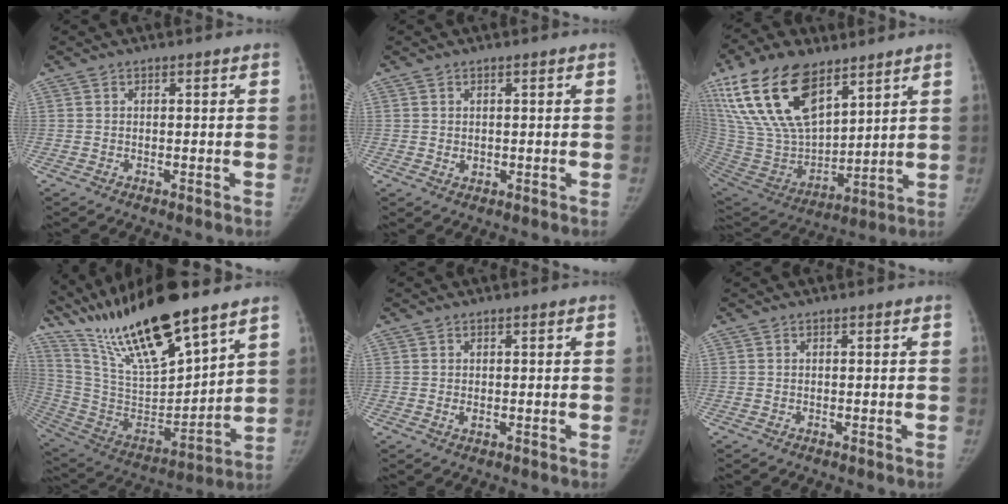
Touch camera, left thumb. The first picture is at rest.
{"total": 1.2, "force": [0.2, 0.9, 0.8], "torque": [-0.006, -0.003, 0.008]}
{"total": 24.8, "force": [14.2, 12.3, 16.3], "torque": [-0.314, -0.042, 0.275]}
{"total": 24.5, "force": [18.7, 5.2, 15.0], "torque": [-0.247, -0.080, 0.351]}
{"total": 1.0, "force": [0.2, 0.5, 0.8], "torque": [-0.010, -0.003, 0.007]}
{"total": 0.0}